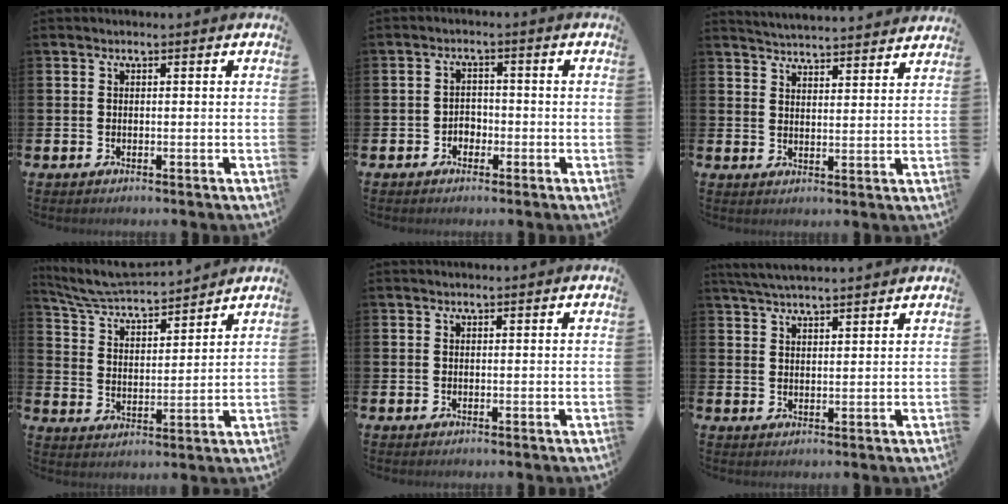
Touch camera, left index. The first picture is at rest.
{"total": 2.1, "force": [-1.2, 1.6, 0.6], "torque": [-0.009, 0.002, -0.029]}
{"total": 4.6, "force": [4.6, -0.1, -0.1], "torque": [-0.006, -0.035, 0.081]}
{"total": 6.0, "force": [5.8, 0.7, 1.2], "torque": [-0.049, -0.048, 0.096]}
{"total": 0.0}
{"total": 4.3, "force": [4.2, 0.1, 0.9], "torque": [-0.025, -0.015, 0.076]}